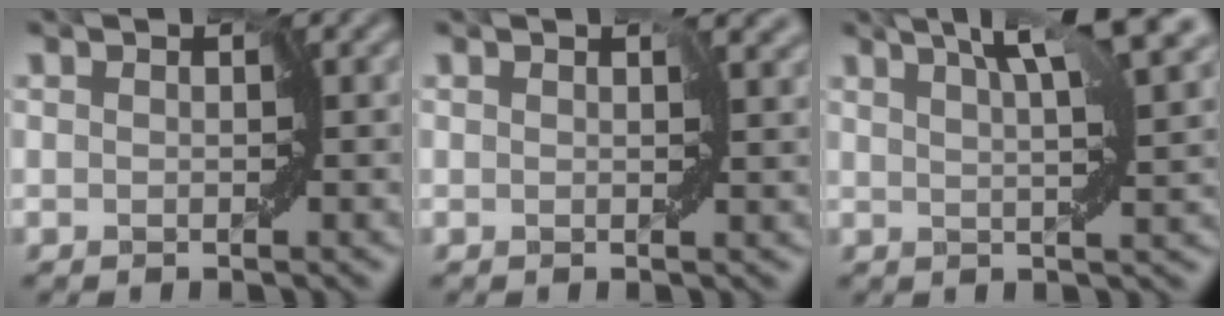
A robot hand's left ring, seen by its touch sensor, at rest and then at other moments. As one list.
[{"total": 2.0, "force": [1.0, 1.0, 1.3], "torque": [-0.012, 0.006, 0.010]}, {"total": 7.7, "force": [4.8, 1.3, 5.9], "torque": [-0.072, 0.030, 0.064]}]